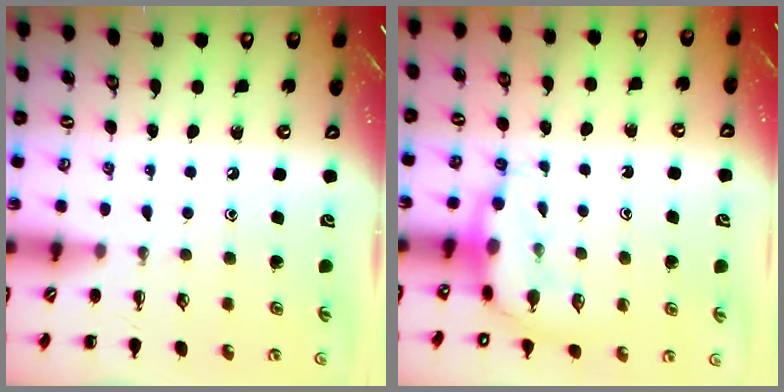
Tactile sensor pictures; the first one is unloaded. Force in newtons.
{"total": 7.9, "press": 7.8, "slide": 1.3}